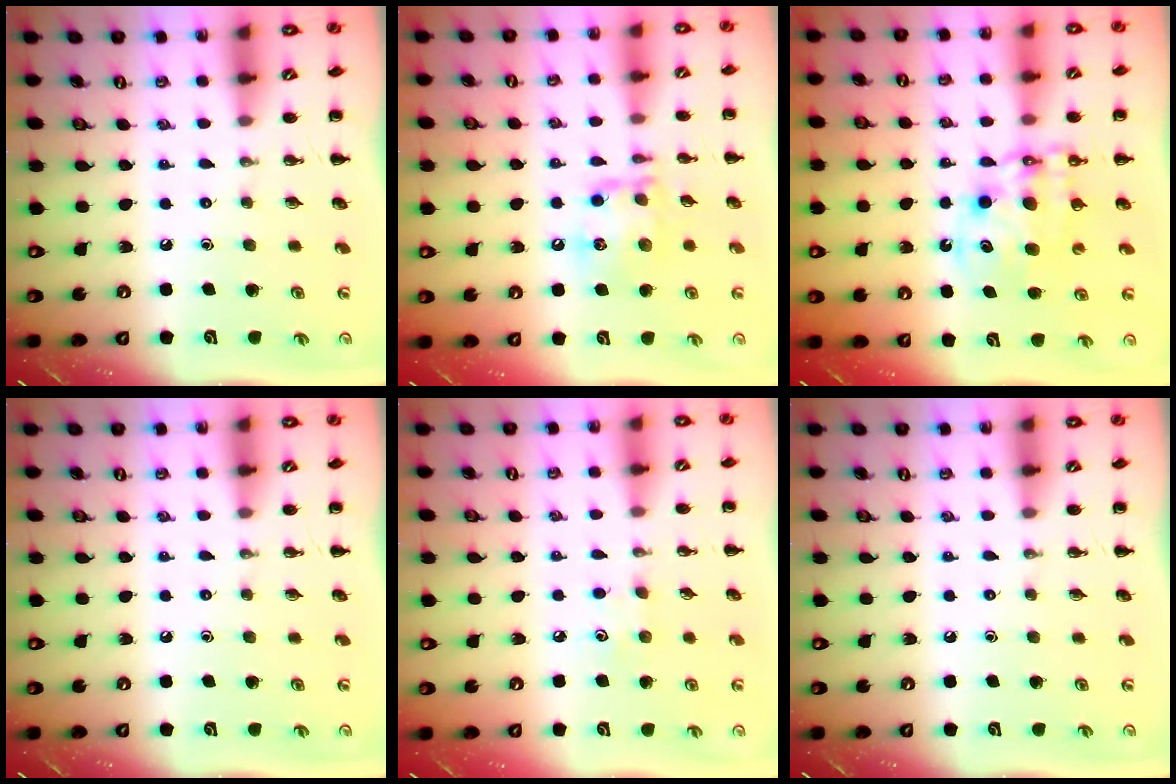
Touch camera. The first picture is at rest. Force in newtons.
{"total": 13.8, "press": 13.7, "slide": 1.6}
{"total": 11.3, "press": 11.0, "slide": 2.6}
{"total": 0.0}
{"total": 5.1, "press": 4.8, "slide": 1.5}
{"total": 0.0}